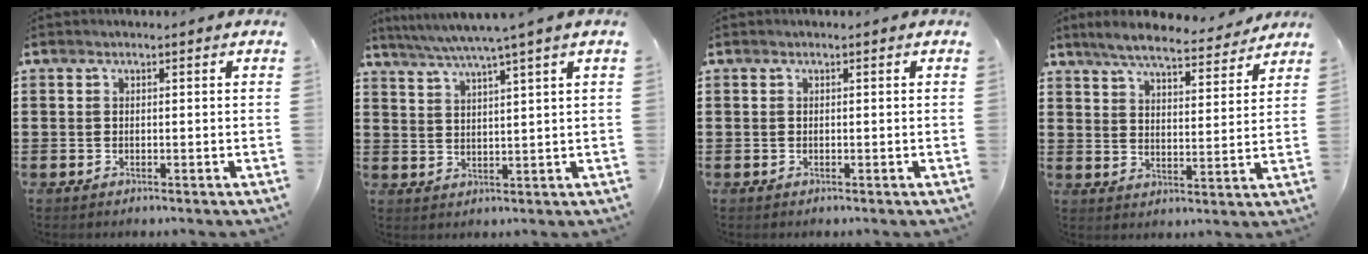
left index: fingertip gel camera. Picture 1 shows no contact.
{"total": 4.8, "force": [3.7, -1.1, 2.8], "torque": [-0.064, -0.020, 0.062]}
{"total": 0.0}
{"total": 6.6, "force": [6.1, 0.5, 2.5], "torque": [-0.071, -0.026, 0.108]}